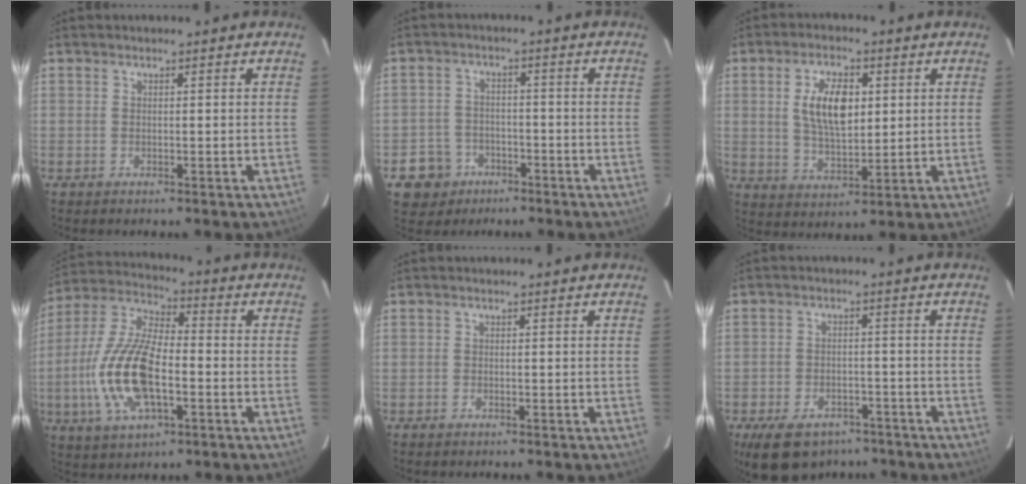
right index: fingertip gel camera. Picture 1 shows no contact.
{"total": 6.9, "force": [-3.7, 5.7, 1.0], "torque": [-0.041, 0.022, -0.054]}
{"total": 9.8, "force": [2.2, 4.7, 8.3], "torque": [-0.156, 0.006, 0.044]}
{"total": 16.9, "force": [-4.0, 7.1, 14.8], "torque": [-0.317, -0.002, -0.079]}
{"total": 0.8, "force": [-0.6, 0.4, 0.1], "torque": [-0.005, 0.002, -0.011]}
{"total": 13.4, "force": [-9.3, 7.5, 6.0], "torque": [-0.142, 0.002, -0.132]}